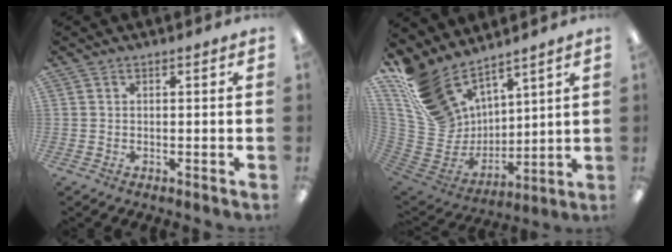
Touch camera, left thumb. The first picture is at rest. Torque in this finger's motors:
{"motor_torque": [0.26, 0.27, 1.38, -1.39, 0.22]}